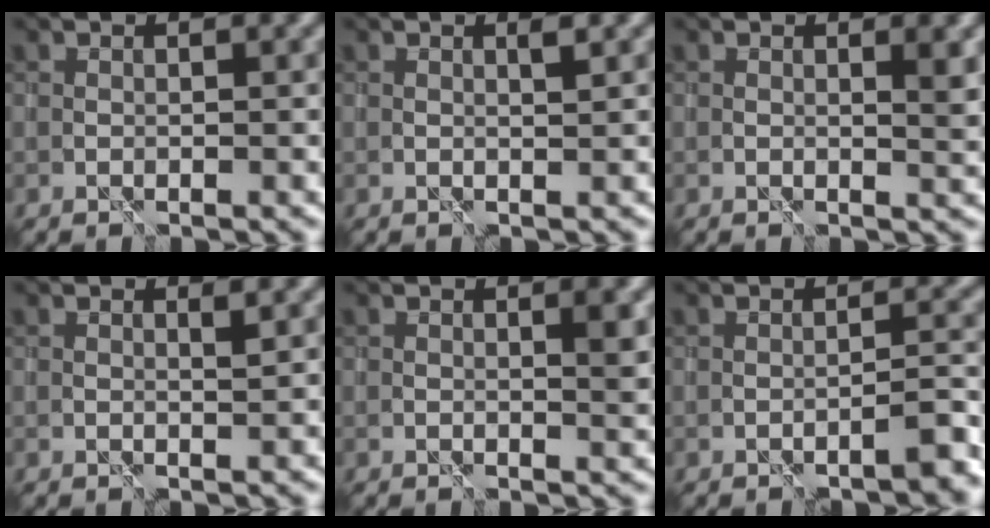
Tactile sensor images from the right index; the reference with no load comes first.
{"total": 0.7, "force": [0.4, 0.0, 0.6], "torque": [-0.009, -0.001, 0.005]}
{"total": 1.6, "force": [0.5, 0.3, 1.5], "torque": [-0.018, -0.003, 0.007]}
{"total": 0.6, "force": [0.3, 0.0, 0.5], "torque": [-0.008, -0.001, 0.005]}
{"total": 1.6, "force": [0.3, 0.2, 1.5], "torque": [-0.020, -0.001, 0.004]}
{"total": 2.8, "force": [-1.8, 0.4, 2.1], "torque": [-0.030, 0.006, -0.030]}